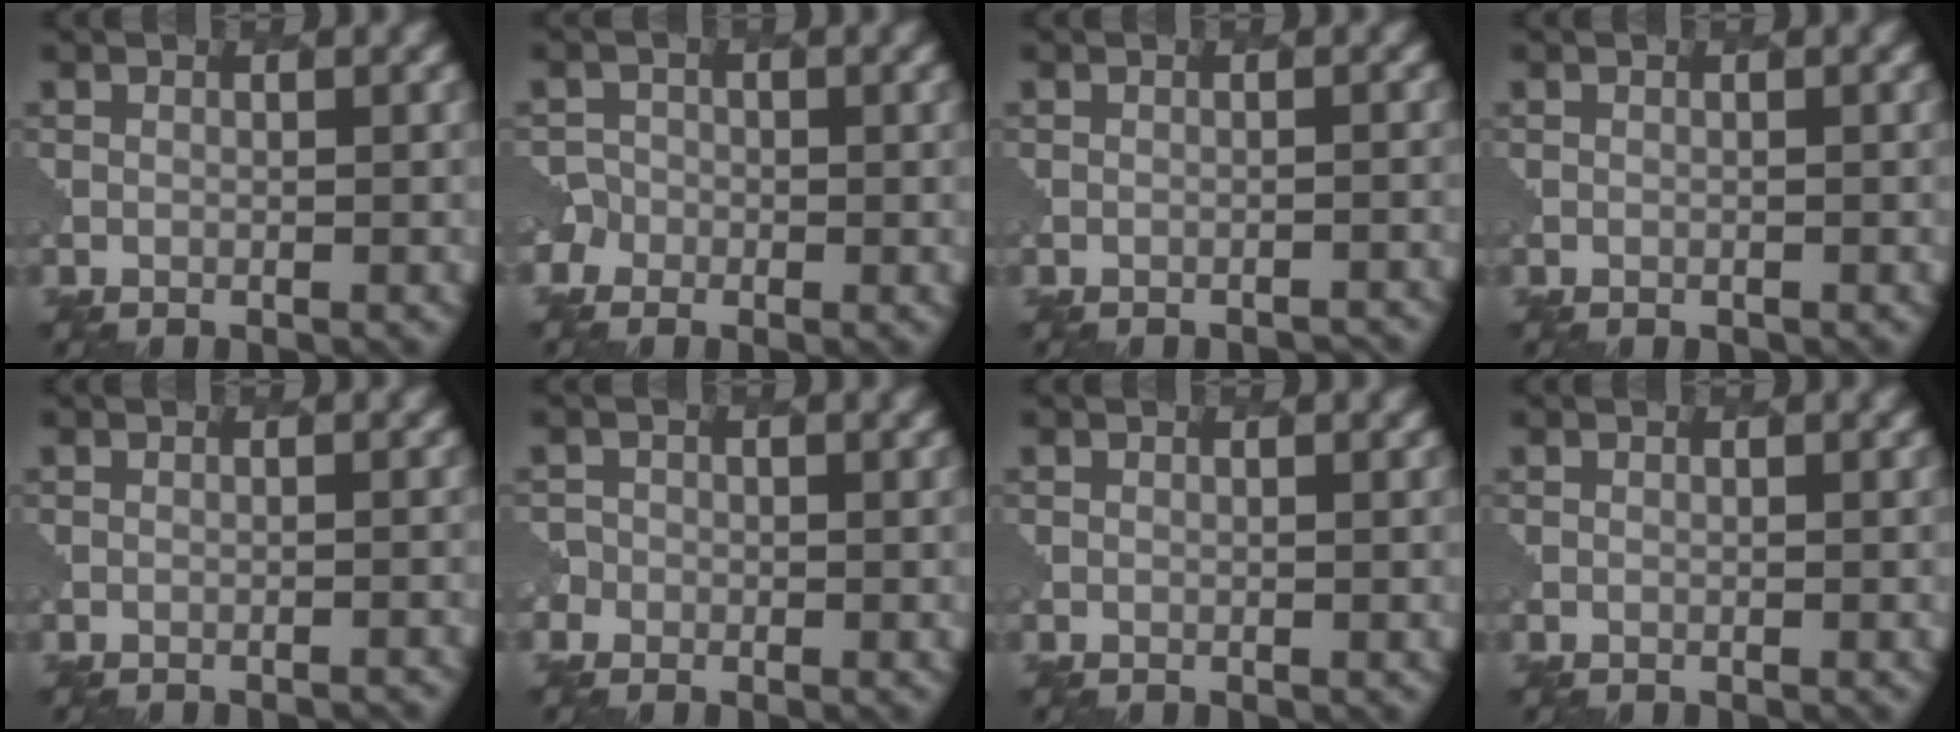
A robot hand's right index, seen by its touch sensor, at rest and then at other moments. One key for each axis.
{"total": 3.0, "fx": -2.0, "fy": 2.2, "fz": -0.1, "tx": 0.017, "ty": -0.002, "tz": -0.042}
{"total": 1.9, "fx": -1.8, "fy": 0.4, "fz": 0.4, "tx": 0.007, "ty": 0.010, "tz": -0.023}
{"total": 0.6, "fx": -0.4, "fy": 0.4, "fz": 0.1, "tx": -0.001, "ty": -0.002, "tz": -0.002}
{"total": 1.4, "fx": -1.3, "fy": 0.3, "fz": 0.4, "tx": 0.008, "ty": 0.006, "tz": -0.017}
{"total": 1.9, "fx": -1.1, "fy": 1.6, "fz": -0.3, "tx": 0.014, "ty": 0.005, "tz": -0.021}
{"total": 0.0}
{"total": 0.0}